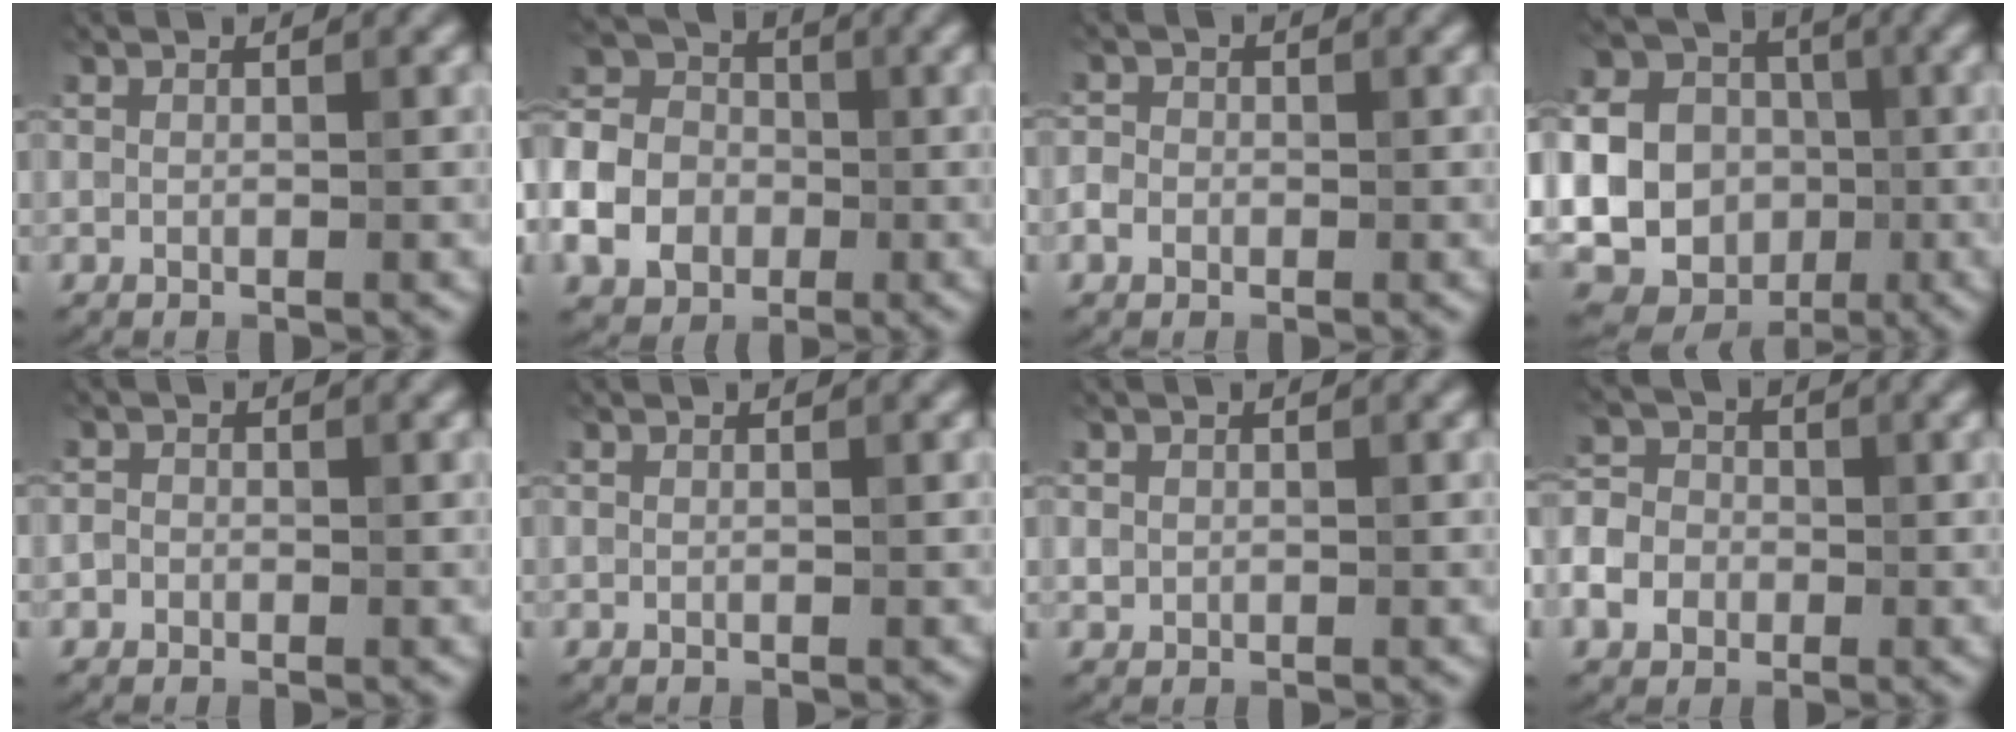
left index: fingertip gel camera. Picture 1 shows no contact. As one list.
[{"total": 7.2, "force": [-2.3, 5.8, 3.6], "torque": [-0.090, 0.004, -0.065]}, {"total": 1.8, "force": [-0.5, 1.6, 0.7], "torque": [-0.003, 0.001, -0.011]}, {"total": 25.9, "force": [-3.7, 24.3, 8.2], "torque": [-0.200, -0.012, -0.102]}, {"total": 1.0, "force": [-0.4, 0.9, 0.1], "torque": [0.008, -0.003, -0.011]}, {"total": 0.0}, {"total": 0.7, "force": [0.1, 0.7, 0.1], "torque": [0.003, -0.003, 0.002]}, {"total": 5.3, "force": [-1.9, 4.4, 2.1], "torque": [-0.028, -0.009, -0.051]}]